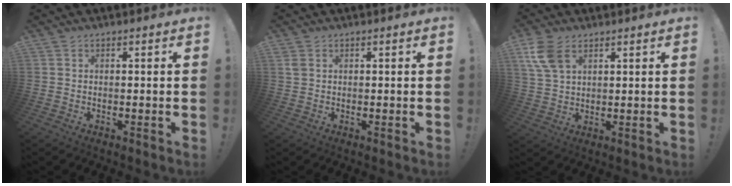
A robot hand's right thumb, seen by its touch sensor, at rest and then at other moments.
{"total": 1.8, "force": [0.8, 1.2, 1.1], "torque": [-0.021, 0.003, 0.015]}
{"total": 8.5, "force": [4.4, 4.9, 5.4], "torque": [-0.105, -0.008, 0.088]}